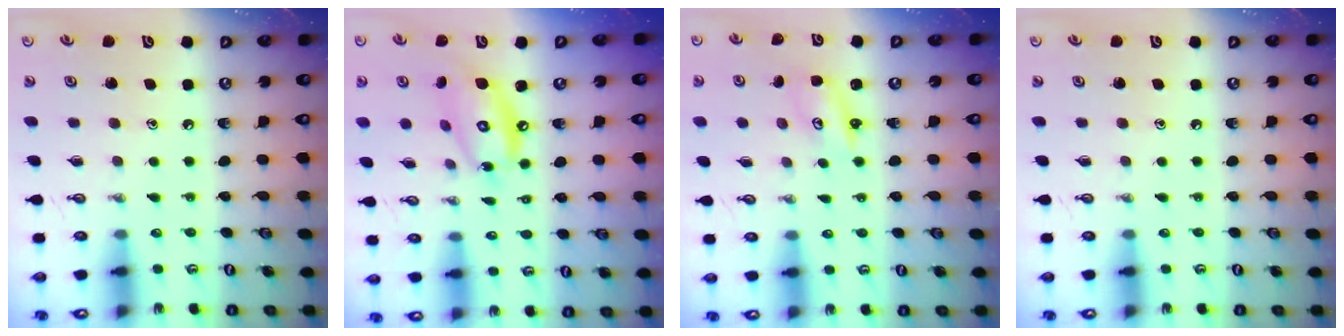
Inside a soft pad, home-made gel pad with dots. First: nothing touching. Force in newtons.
{"total": 12.7, "press": 12.7, "slide": 1.1}
{"total": 2.6, "press": 2.6, "slide": 0.2}
{"total": 0.0}